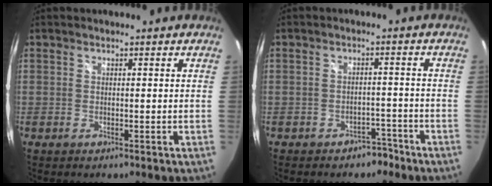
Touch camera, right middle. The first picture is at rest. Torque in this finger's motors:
{"motor_torque": [-0.16, -0.17, -0.01, -0.03]}